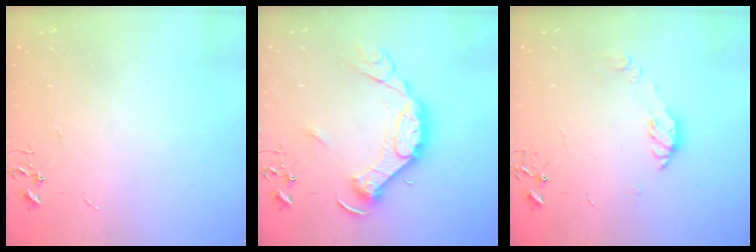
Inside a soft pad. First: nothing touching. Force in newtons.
{"total": 17.5, "press": 17.4, "slide": 1.1}
{"total": 7.6, "press": 7.6, "slide": 0.4}